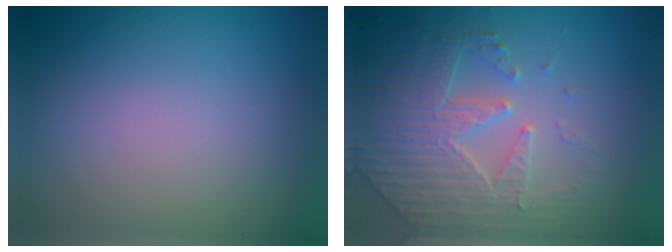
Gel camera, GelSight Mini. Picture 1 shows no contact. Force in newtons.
{"total": 4.6, "press": 4.4, "slide": 1.4}